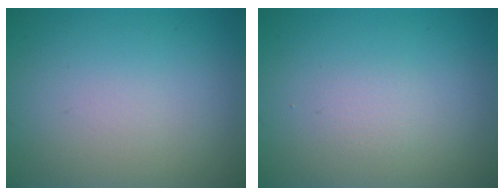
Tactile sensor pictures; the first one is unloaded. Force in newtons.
{"total": 0.9, "press": 0.9, "slide": 0.0}